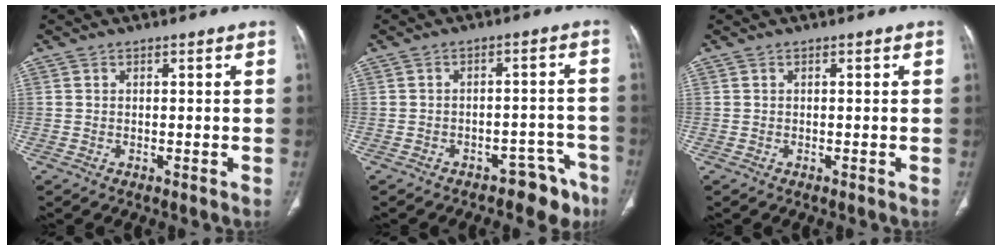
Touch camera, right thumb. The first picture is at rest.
{"total": 6.9, "force": [-5.2, 3.9, 2.3], "torque": [-0.001, 0.063, -0.069]}
{"total": 0.0}